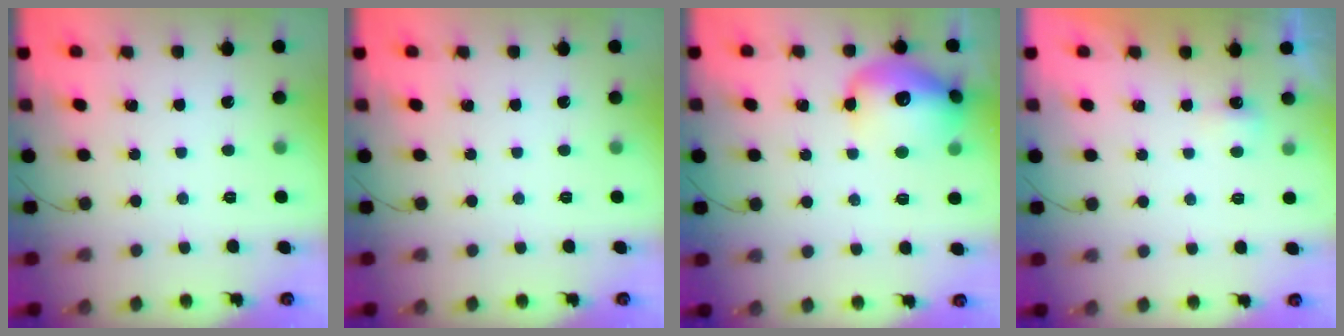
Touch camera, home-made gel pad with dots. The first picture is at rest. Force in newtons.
{"total": 0.0}
{"total": 16.2, "press": 16.1, "slide": 1.9}
{"total": 2.3, "press": 2.2, "slide": 0.6}